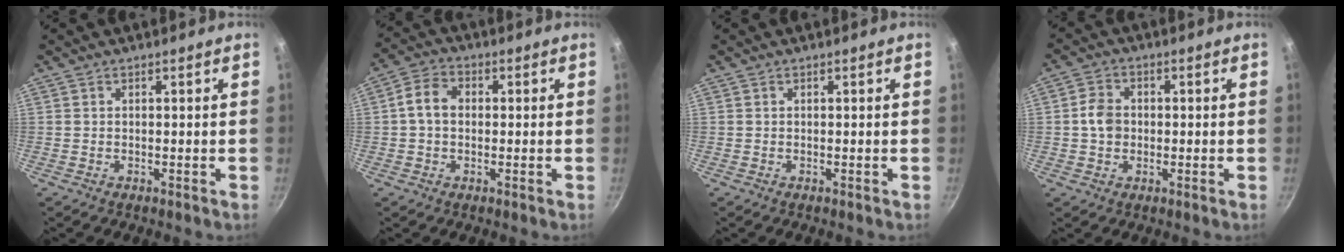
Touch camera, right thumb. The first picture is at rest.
{"total": 5.6, "force": [0.2, 4.3, 3.6], "torque": [-0.056, 0.017, -0.009]}
{"total": 0.0}
{"total": 4.9, "force": [-0.2, 4.0, 2.8], "torque": [-0.037, 0.013, -0.012]}